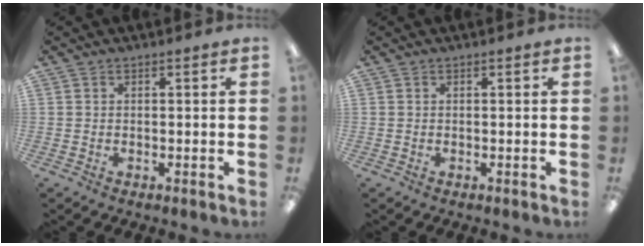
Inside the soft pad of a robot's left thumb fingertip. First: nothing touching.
{"total": 0.0}